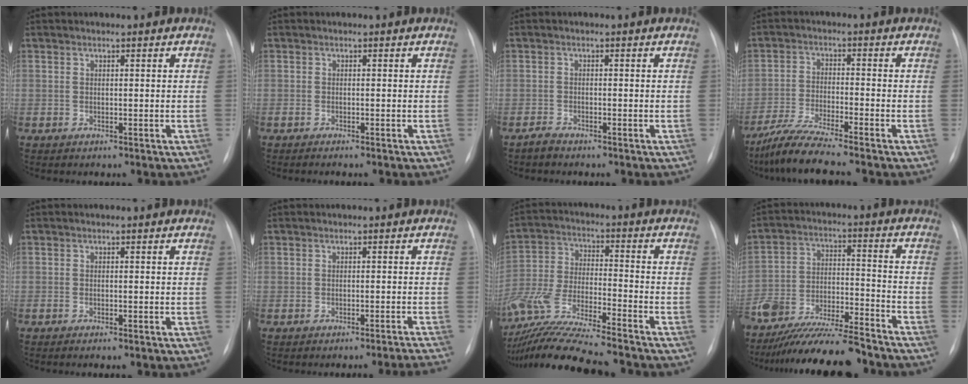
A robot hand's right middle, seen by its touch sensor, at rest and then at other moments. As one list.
[{"total": 1.4, "force": [-1.1, 0.2, 0.8], "torque": [-0.016, -0.004, -0.012]}, {"total": 1.3, "force": [-1.2, 0.3, 0.3], "torque": [-0.015, -0.004, -0.022]}, {"total": 7.9, "force": [-6.8, -0.9, 3.9], "torque": [-0.077, -0.032, -0.127]}, {"total": 1.1, "force": [-0.9, 0.1, 0.7], "torque": [-0.015, -0.003, -0.010]}, {"total": 4.9, "force": [-4.4, -1.8, 0.8], "torque": [0.001, -0.005, -0.050]}, {"total": 20.3, "force": [-17.7, 0.5, 9.9], "torque": [-0.226, -0.037, -0.316]}, {"total": 17.8, "force": [-15.8, 2.4, 8.0], "torque": [-0.148, -0.005, -0.267]}]